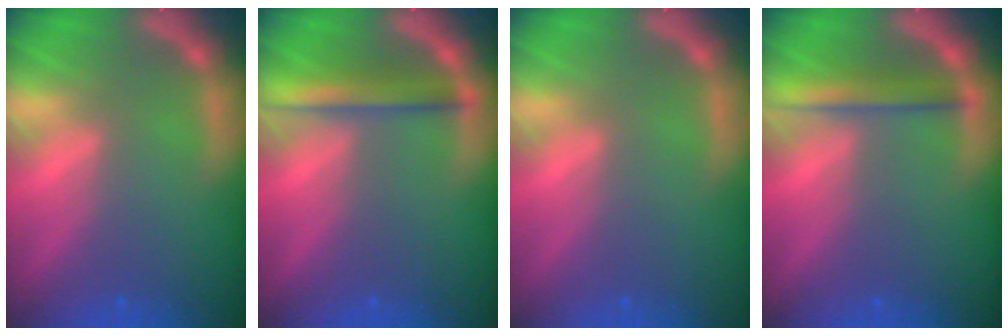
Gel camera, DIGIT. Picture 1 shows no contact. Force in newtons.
{"total": 3.5}
{"total": 0.0}
{"total": 2.9}